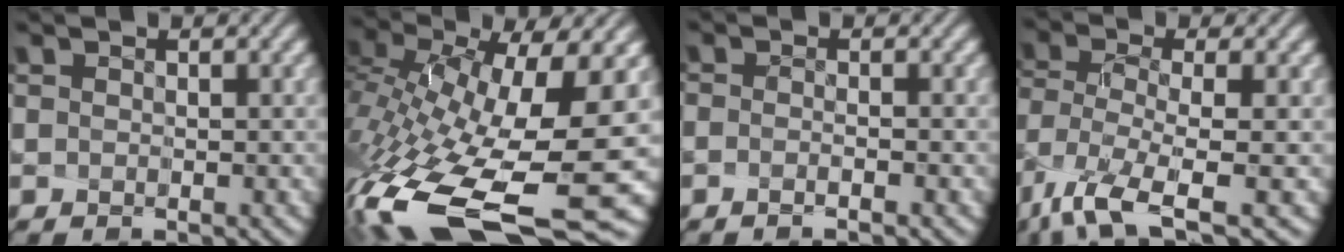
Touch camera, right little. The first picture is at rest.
{"total": 15.2, "force": [-5.7, 5.6, 12.9], "torque": [-0.286, -0.042, -0.083]}
{"total": 1.7, "force": [-1.3, -1.1, 0.1], "torque": [0.008, -0.019, -0.013]}
{"total": 6.9, "force": [-5.3, 0.6, 4.4], "torque": [-0.096, -0.029, -0.093]}